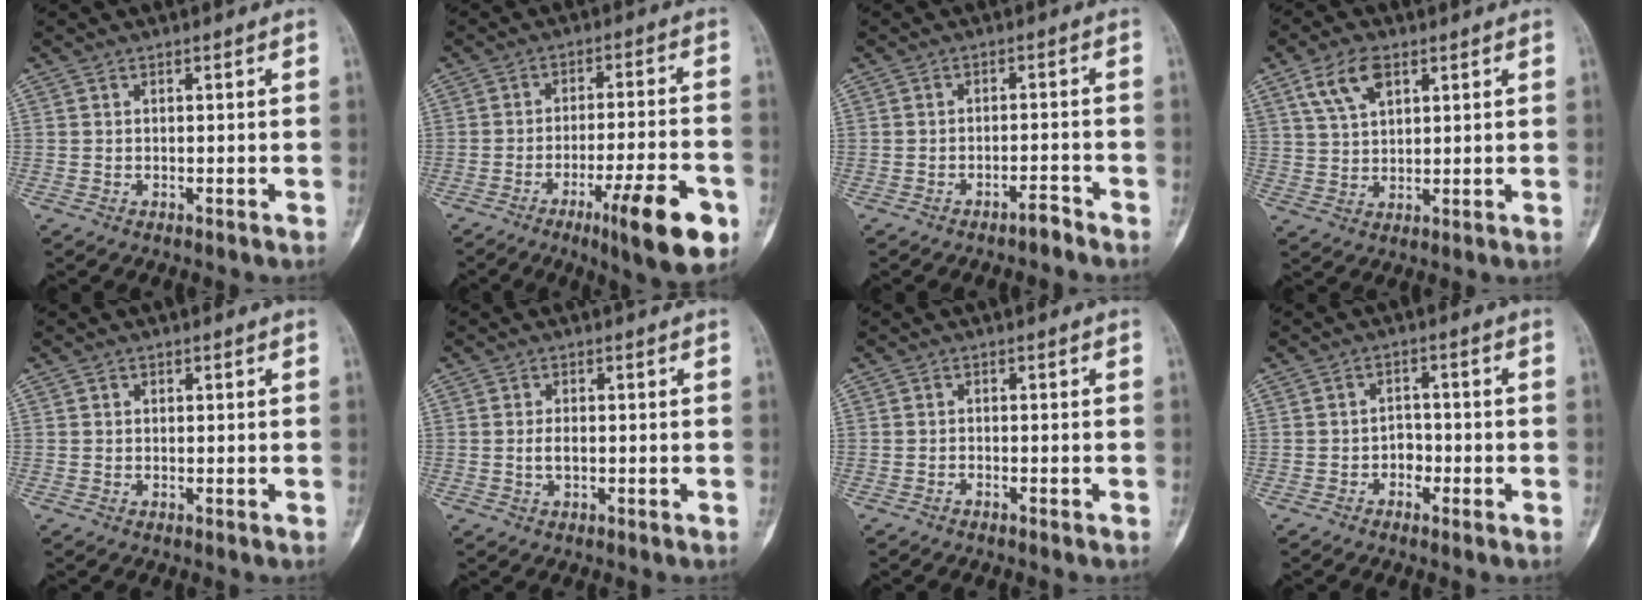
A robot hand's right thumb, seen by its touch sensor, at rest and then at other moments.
{"total": 13.8, "force": [-6.6, 2.4, 11.9], "torque": [-0.176, 0.016, -0.094]}
{"total": 2.3, "force": [-2.0, 0.5, 1.1], "torque": [-0.018, 0.019, -0.033]}
{"total": 7.4, "force": [3.8, 3.9, 5.0], "torque": [-0.086, -0.009, 0.075]}
{"total": 0.5, "force": [0.2, 0.5, 0.1], "torque": [0.001, 0.001, 0.002]}
{"total": 2.0, "force": [-0.2, 1.0, 1.7], "torque": [-0.028, 0.002, -0.006]}
{"total": 0.6, "force": [-0.5, 0.1, 0.2], "torque": [-0.010, 0.003, -0.010]}
{"total": 2.9, "force": [-1.2, 2.2, 1.4], "torque": [-0.001, 0.010, -0.025]}